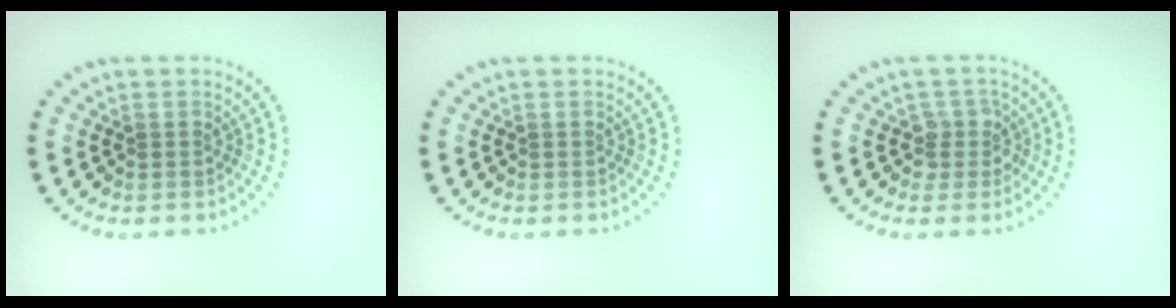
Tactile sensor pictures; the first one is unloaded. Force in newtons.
{"total": 0.0}
{"total": 2.0, "press": 1.6, "slide": 1.2}